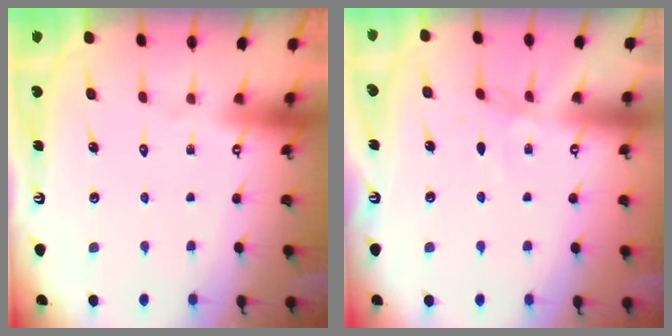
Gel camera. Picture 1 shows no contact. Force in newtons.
{"total": 1.4, "press": 1.3, "slide": 0.3}